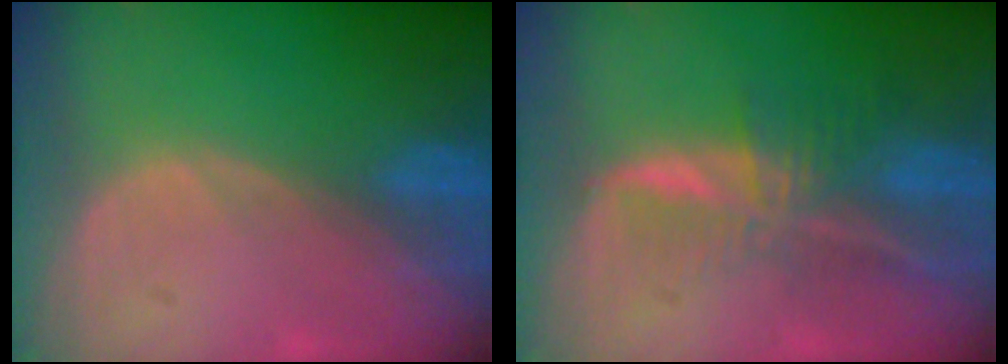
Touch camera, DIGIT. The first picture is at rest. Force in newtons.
{"total": 7.3, "press": 6.1, "slide": 4.0}